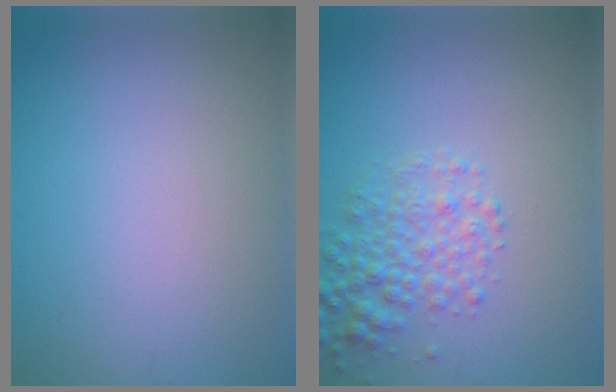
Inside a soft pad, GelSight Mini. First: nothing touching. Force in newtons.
{"total": 3.4, "press": 3.4, "slide": 0.1}